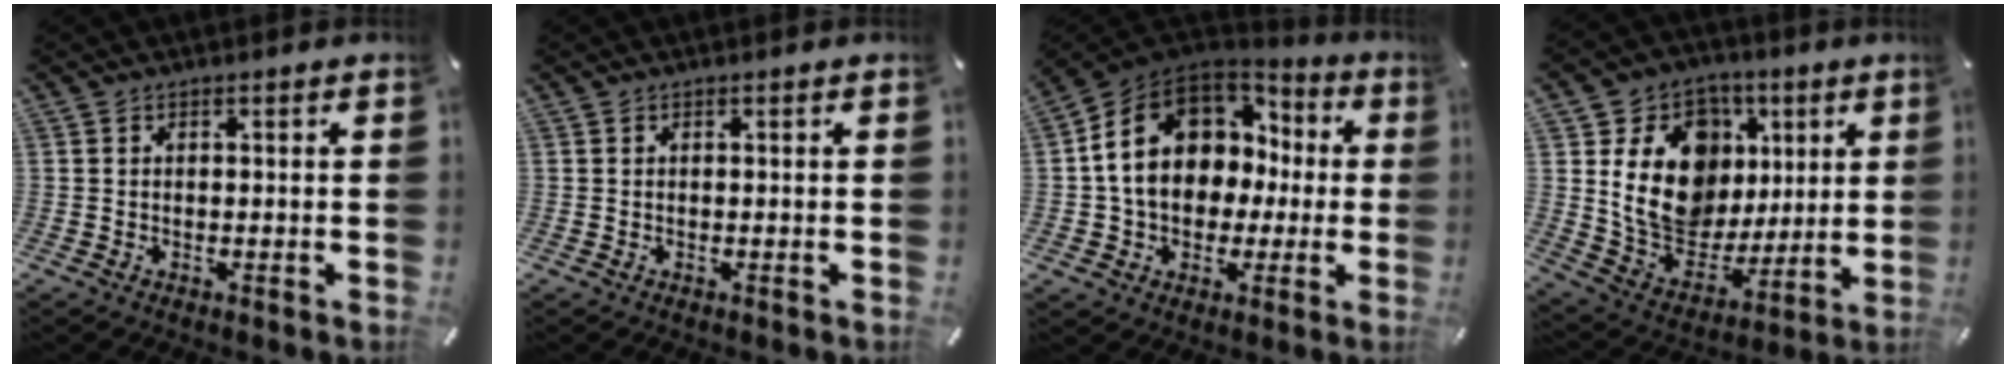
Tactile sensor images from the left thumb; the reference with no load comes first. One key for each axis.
{"total": 0.0}
{"total": 14.4, "fx": 1.5, "fy": 12.0, "fz": 7.9, "tx": -0.162, "ty": 0.000, "tz": 0.033}
{"total": 18.9, "fx": 4.3, "fy": 15.2, "fz": 10.2, "tx": -0.178, "ty": -0.013, "tz": 0.090}